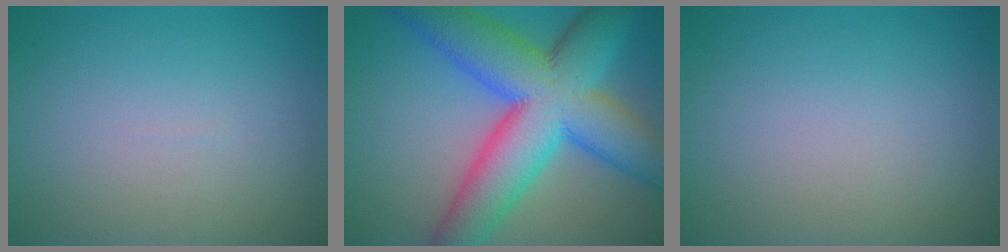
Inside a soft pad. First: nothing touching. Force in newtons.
{"total": 13.8, "press": 13.8, "slide": 0.3}
{"total": 0.0}